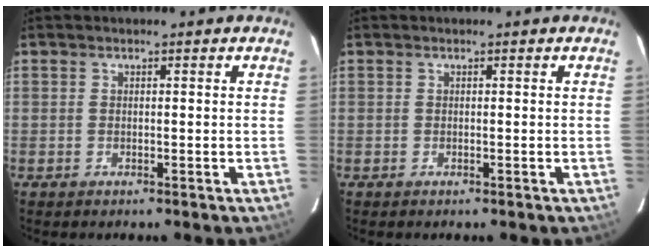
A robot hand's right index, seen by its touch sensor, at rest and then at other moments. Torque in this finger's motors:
{"motor_torque": [0.00, -0.12, 0.04, 0.00]}